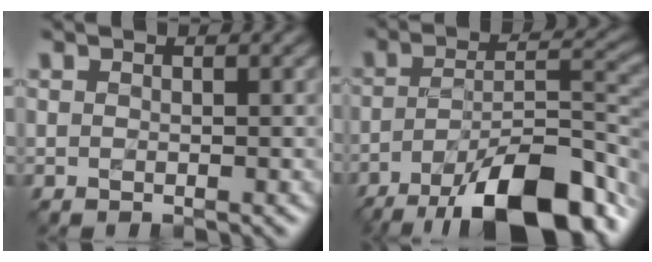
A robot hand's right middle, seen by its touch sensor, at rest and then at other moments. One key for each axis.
{"total": 13.8, "fx": -8.8, "fy": 4.5, "fz": 9.6, "tx": -0.158, "ty": 0.002, "tz": -0.151}